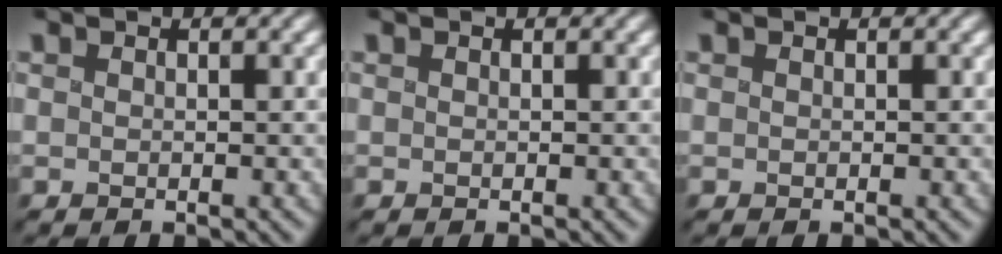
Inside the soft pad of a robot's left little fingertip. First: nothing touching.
{"total": 0.0}
{"total": 0.0}